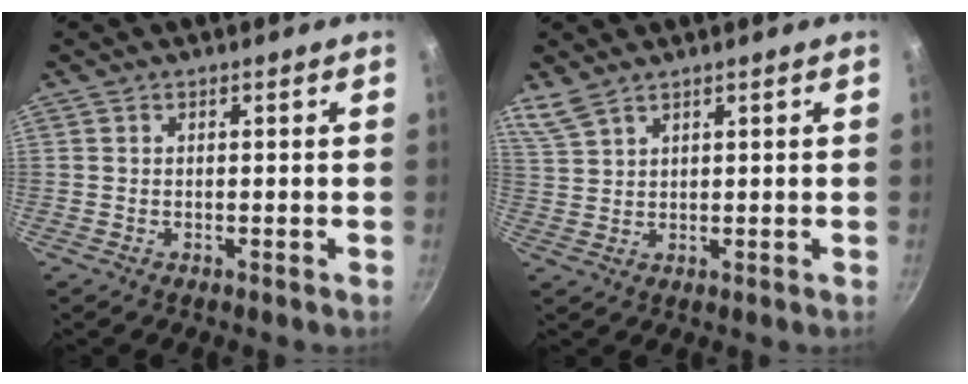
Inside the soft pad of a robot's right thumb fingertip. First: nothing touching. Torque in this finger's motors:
{"motor_torque": [-0.70, 0.62, -0.05, 0.15, 0.10]}